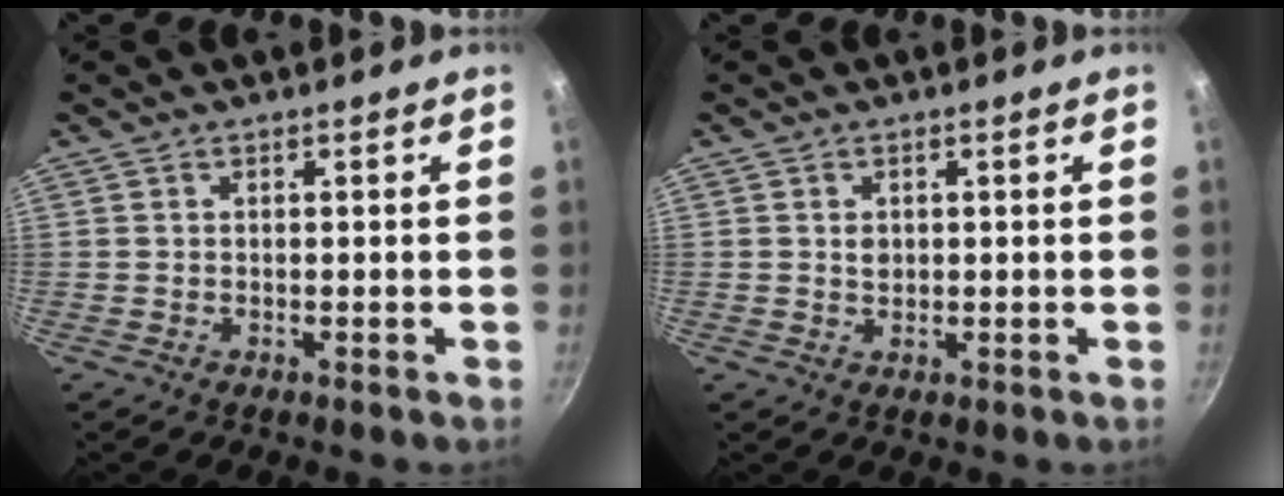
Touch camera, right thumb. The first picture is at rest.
{"total": 1.7, "force": [0.3, 1.4, 0.9], "torque": [-0.011, -0.002, 0.005]}